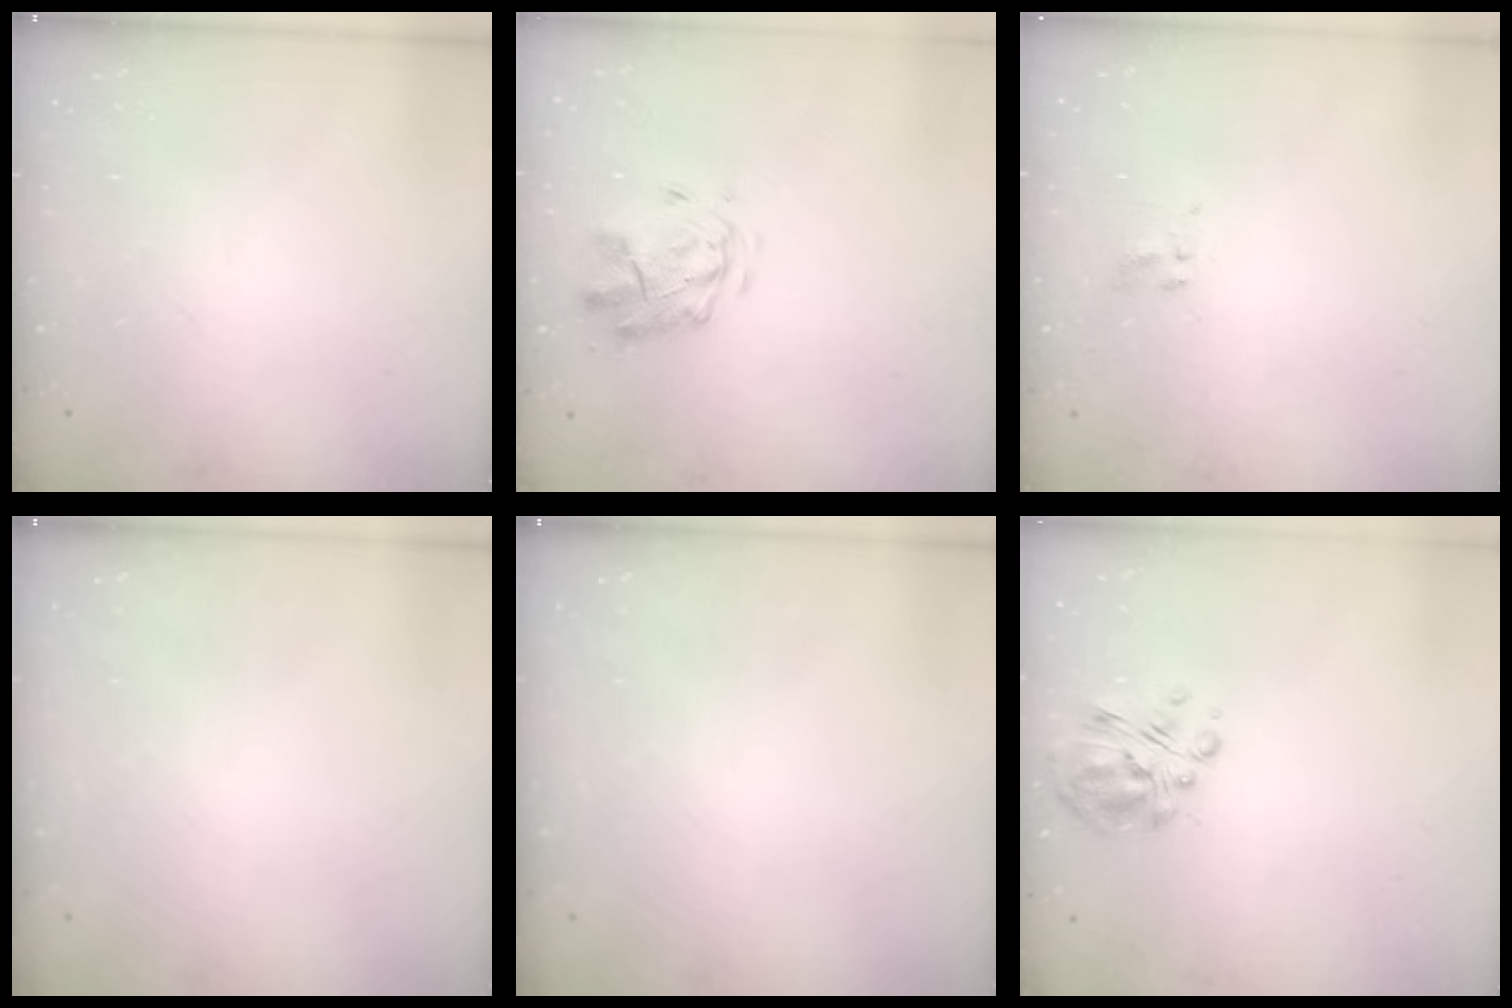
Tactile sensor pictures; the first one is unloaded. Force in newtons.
{"total": 2.8, "press": 2.4, "slide": 1.3}
{"total": 1.8, "press": 1.5, "slide": 0.9}
{"total": 0.0}
{"total": 0.0}
{"total": 6.8, "press": 6.6, "slide": 1.8}